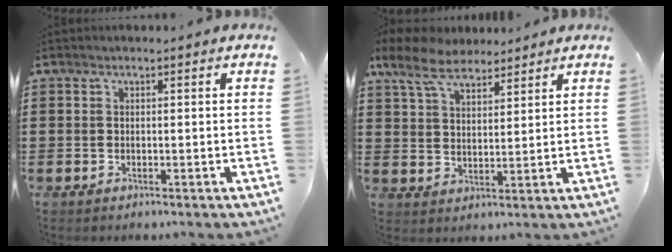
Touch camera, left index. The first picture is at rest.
{"total": 8.1, "force": [6.5, 3.2, 3.6], "torque": [-0.095, -0.004, 0.122]}